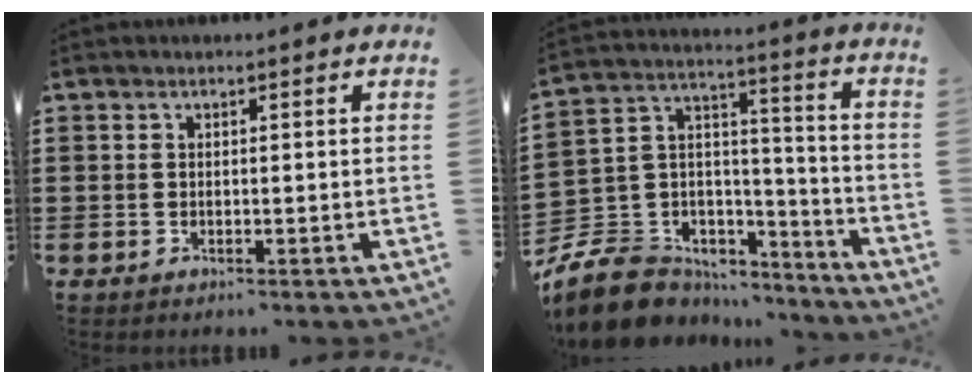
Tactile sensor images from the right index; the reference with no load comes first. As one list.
[{"total": 9.2, "force": [-6.6, 6.1, 1.9], "torque": [-0.072, 0.008, -0.123]}]